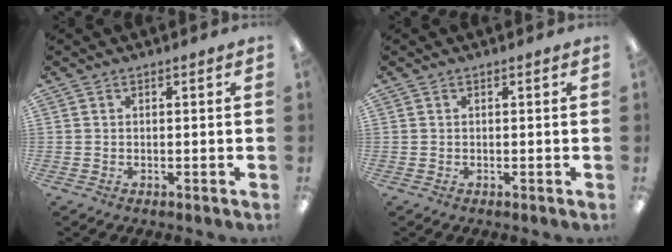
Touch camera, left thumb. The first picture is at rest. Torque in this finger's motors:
{"motor_torque": [0.00, 0.00, -0.13, 0.11, 0.00]}